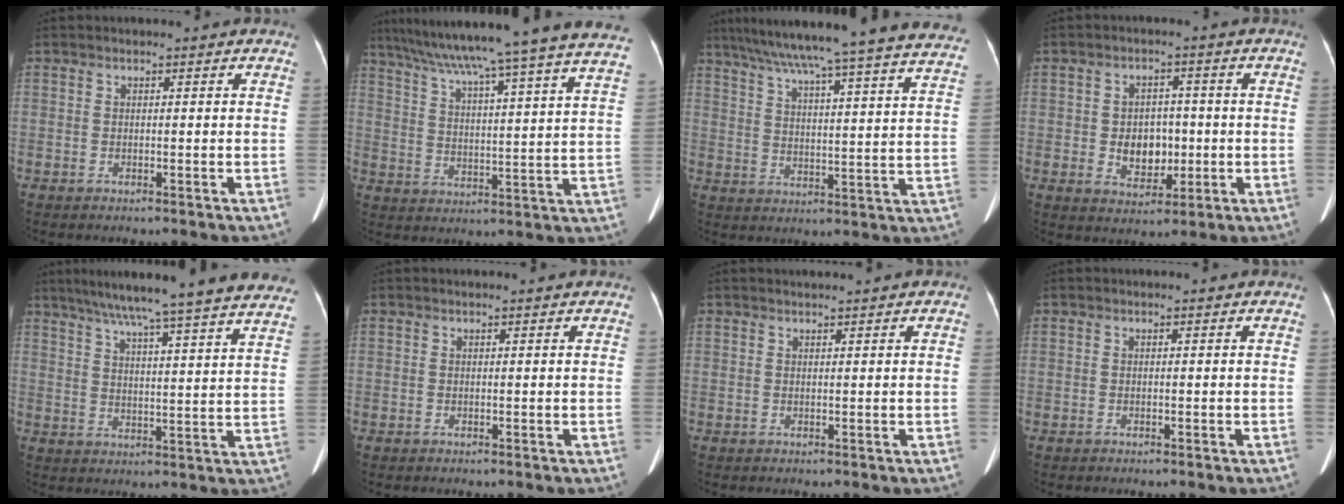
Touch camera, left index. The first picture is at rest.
{"total": 30.5, "force": [26.8, -1.4, 14.6], "torque": [-0.242, -0.043, 0.350]}
{"total": 35.0, "force": [31.7, 0.7, 14.9], "torque": [-0.221, -0.062, 0.395]}
{"total": 5.8, "force": [-0.6, 4.2, 3.9], "torque": [-0.066, 0.005, -0.001]}
{"total": 28.2, "force": [25.1, 0.4, 12.8], "torque": [-0.205, -0.027, 0.315]}
{"total": 0.8, "force": [0.7, 0.1, 0.2], "torque": [-0.009, 0.007, 0.008]}
{"total": 1.7, "force": [1.4, 0.2, 0.9], "torque": [-0.009, 0.018, 0.021]}
{"total": 0.0}